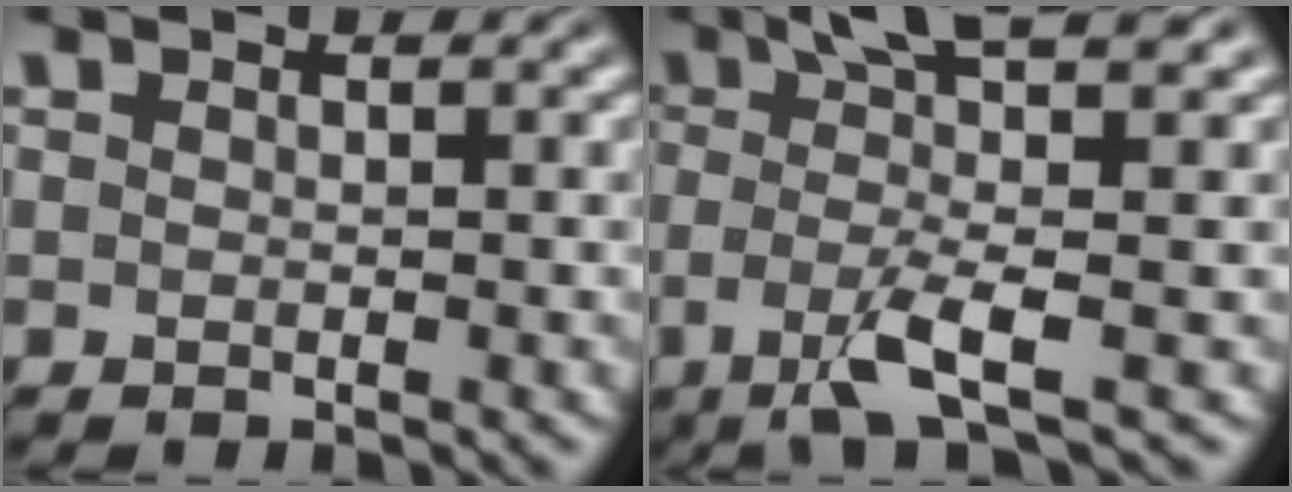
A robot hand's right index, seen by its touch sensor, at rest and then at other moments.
{"total": 5.7, "force": [0.8, 0.8, 5.6], "torque": [-0.112, -0.016, 0.019]}